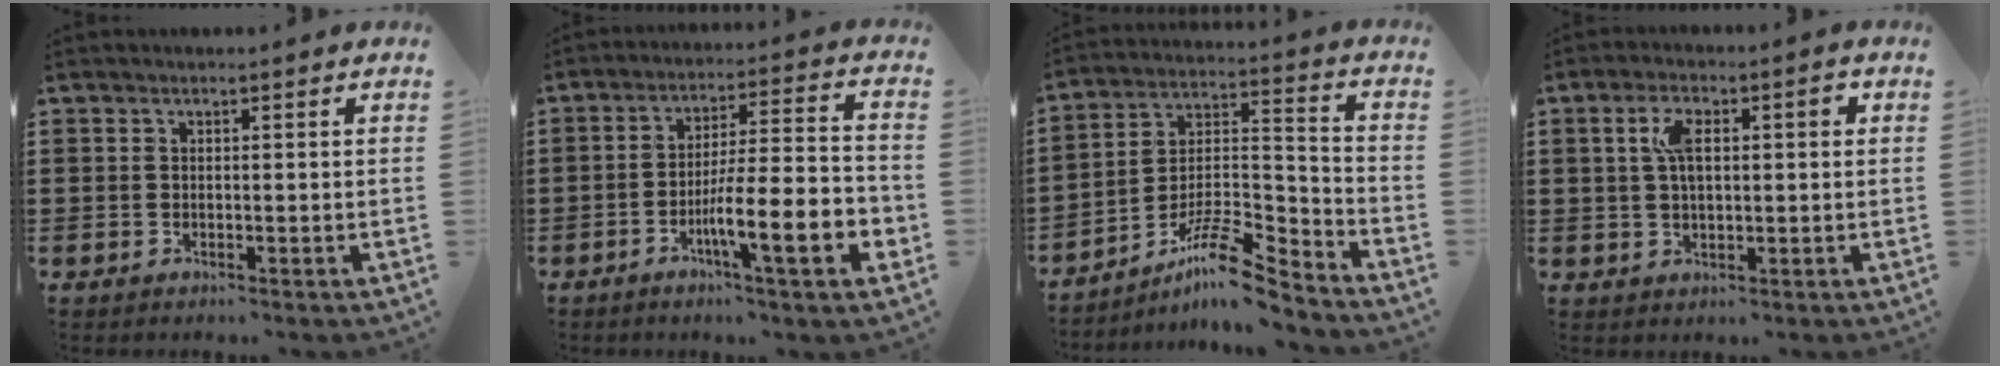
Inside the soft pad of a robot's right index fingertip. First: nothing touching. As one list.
[{"total": 11.3, "force": [-4.7, 1.7, 10.2], "torque": [-0.172, -0.009, -0.087]}, {"total": 11.2, "force": [-9.0, 2.0, 6.4], "torque": [-0.109, 0.020, -0.172]}, {"total": 5.5, "force": [1.1, 2.3, 4.9], "torque": [-0.092, 0.011, 0.013]}]